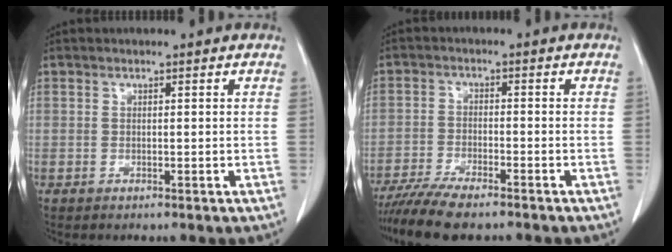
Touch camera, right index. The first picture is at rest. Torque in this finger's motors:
{"motor_torque": [0.53, -0.55, 0.32, 0.11]}